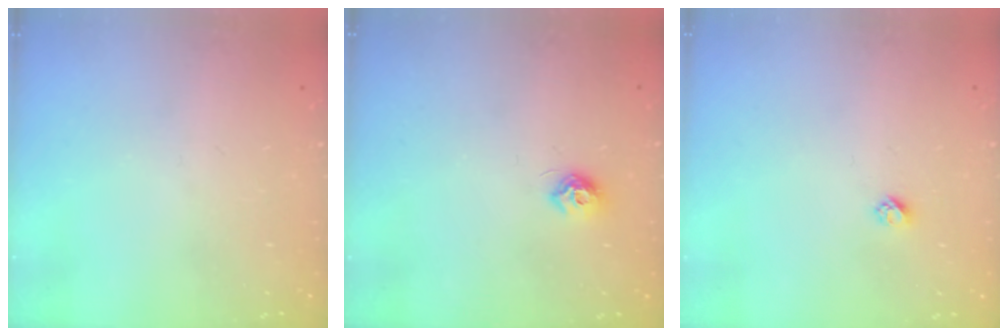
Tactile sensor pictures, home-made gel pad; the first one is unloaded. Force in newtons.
{"total": 7.2, "press": 7.2, "slide": 0.5}
{"total": 2.4, "press": 2.4, "slide": 0.2}